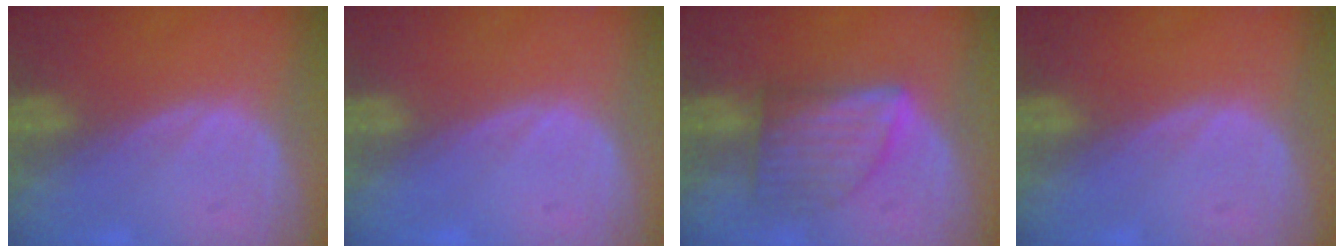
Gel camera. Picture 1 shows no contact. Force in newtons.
{"total": 0.6, "press": 0.1, "slide": 0.6}
{"total": 6.5, "press": 6.5, "slide": 0.1}
{"total": 0.0}